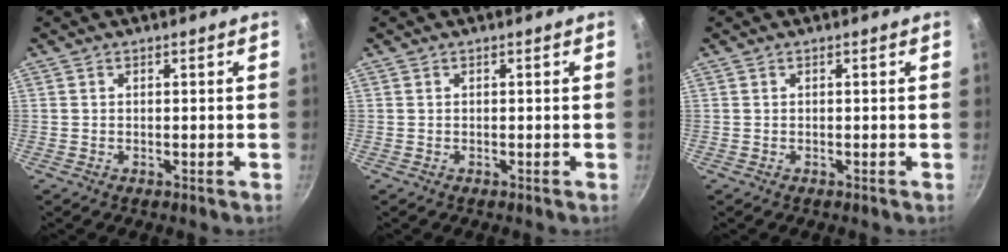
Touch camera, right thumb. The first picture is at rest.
{"total": 0.0}
{"total": 0.0}